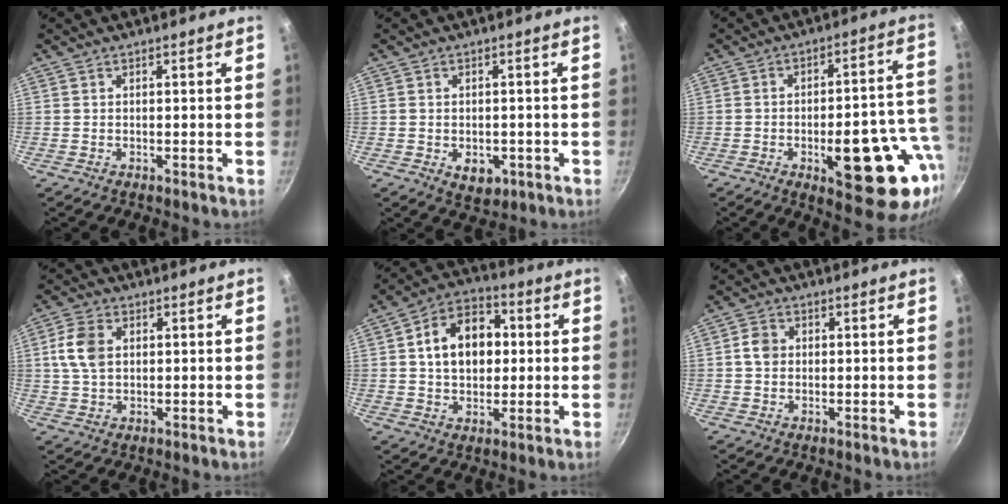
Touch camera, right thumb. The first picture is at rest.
{"total": 4.9, "force": [-1.5, 3.4, 3.2], "torque": [-0.034, 0.002, -0.011]}
{"total": 19.9, "force": [-6.1, 7.8, 17.3], "torque": [-0.179, 0.025, -0.076]}
{"total": 6.3, "force": [1.4, 4.3, 4.4], "torque": [-0.076, 0.002, 0.024]}
{"total": 13.4, "force": [1.9, 9.7, 9.1], "torque": [-0.111, 0.018, 0.020]}
{"total": 3.5, "force": [0.3, 2.9, 1.8], "torque": [-0.021, 0.006, 0.000]}